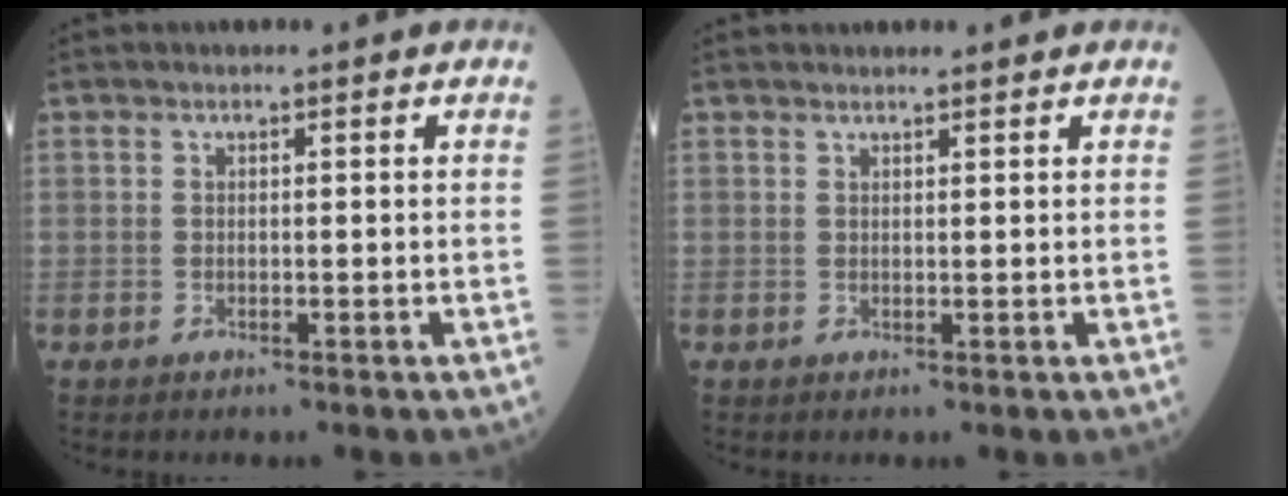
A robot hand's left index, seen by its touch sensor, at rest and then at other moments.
{"total": 1.7, "force": [1.6, 0.3, 0.4], "torque": [-0.007, 0.011, 0.023]}